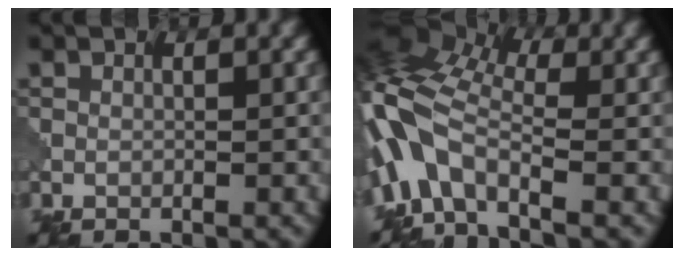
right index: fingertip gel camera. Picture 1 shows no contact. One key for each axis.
{"total": 9.5, "fx": -2.1, "fy": 5.4, "fz": 7.5, "tx": -0.161, "ty": 0.012, "tz": -0.058}